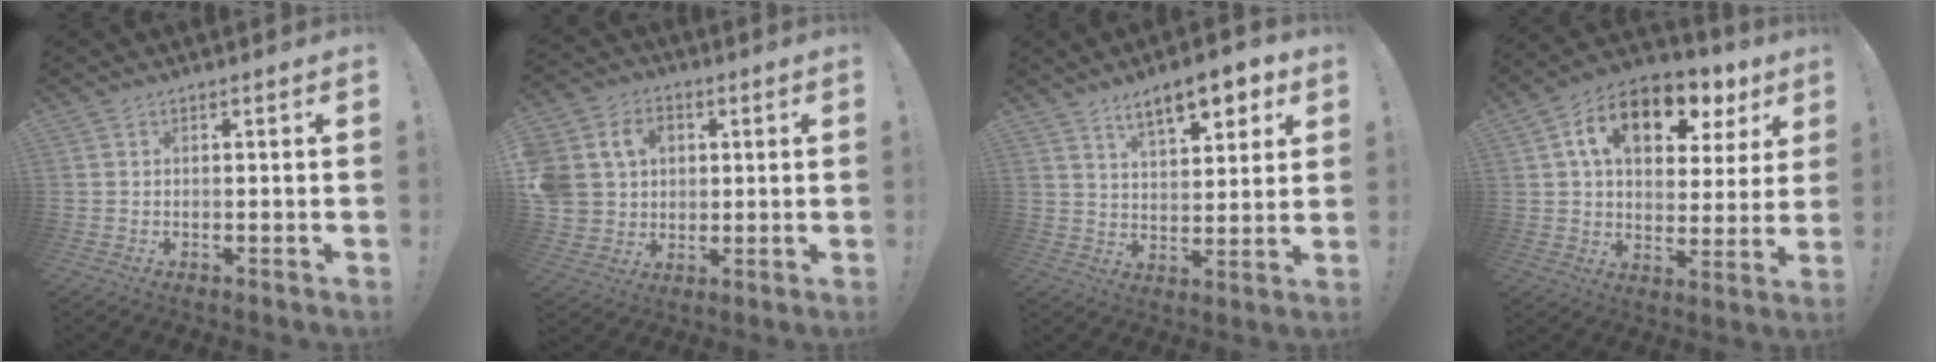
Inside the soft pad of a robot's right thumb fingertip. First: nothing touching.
{"total": 12.7, "force": [3.4, 10.9, 5.5], "torque": [-0.113, -0.001, 0.071]}
{"total": 11.4, "force": [7.1, 4.4, 7.8], "torque": [-0.111, -0.034, 0.119]}
{"total": 15.8, "force": [7.7, 9.3, 10.1], "torque": [-0.164, -0.028, 0.134]}